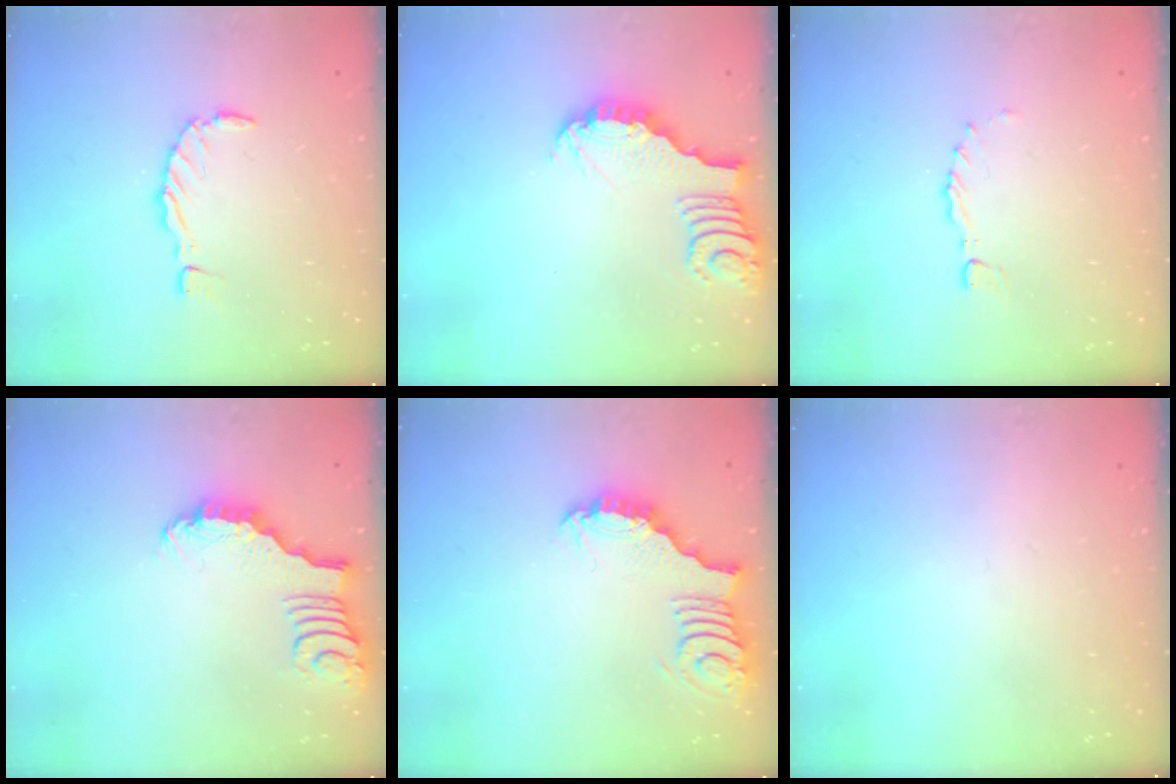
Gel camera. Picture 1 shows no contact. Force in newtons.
{"total": 3.5, "press": 3.5, "slide": 0.3}
{"total": 0.0}
{"total": 2.2, "press": 2.2, "slide": 0.4}
{"total": 2.4, "press": 2.4, "slide": 0.3}
{"total": 0.0}